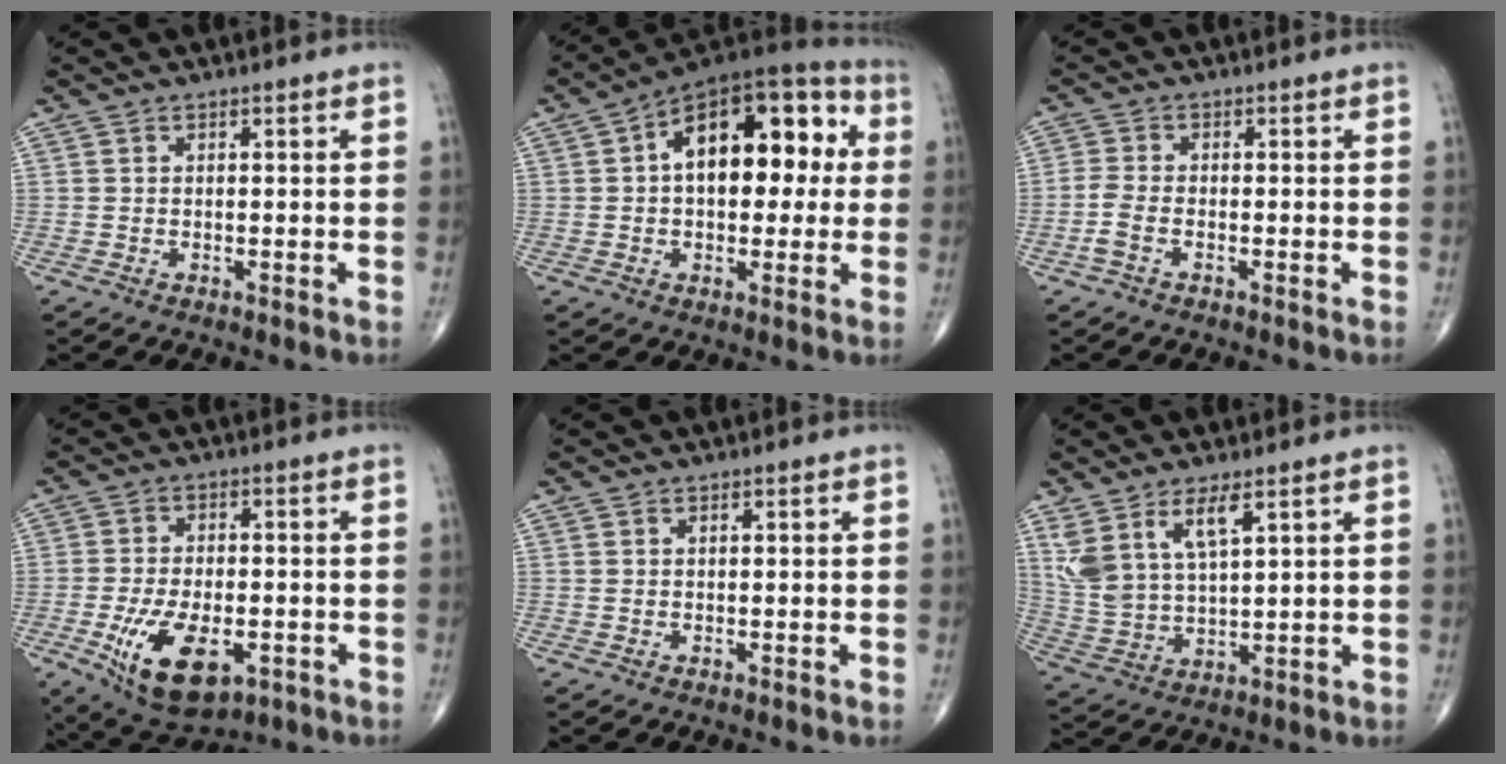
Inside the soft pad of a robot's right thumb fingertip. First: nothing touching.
{"total": 20.0, "force": [3.3, 11.0, 16.3], "torque": [-0.205, 0.036, 0.036]}
{"total": 3.1, "force": [-1.4, 1.4, 2.4], "torque": [-0.064, 0.009, -0.034]}
{"total": 13.4, "force": [-4.7, 6.8, 10.6], "torque": [-0.176, 0.001, -0.065]}
{"total": 0.0}
{"total": 9.2, "force": [5.0, 3.2, 7.0], "torque": [-0.148, -0.023, 0.112]}